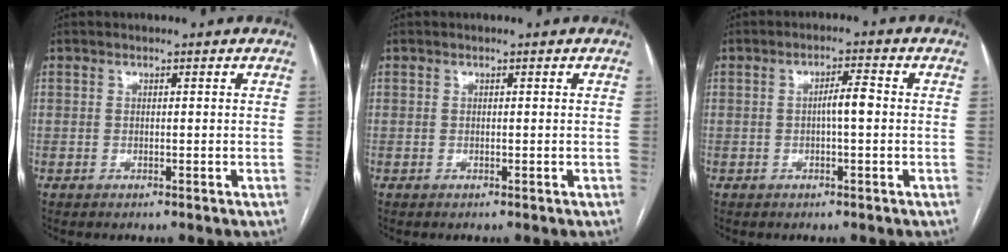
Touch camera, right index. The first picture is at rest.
{"total": 0.0}
{"total": 3.2, "force": [-0.2, 0.4, 3.2], "torque": [-0.053, 0.005, -0.004]}